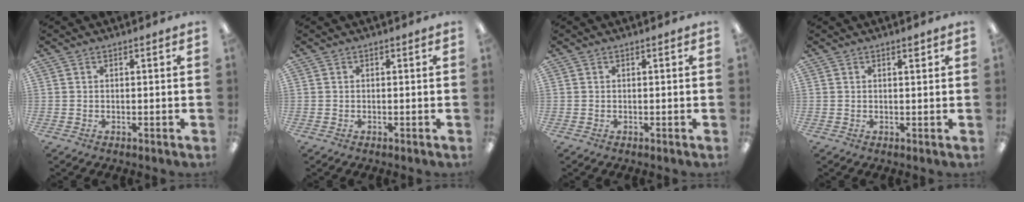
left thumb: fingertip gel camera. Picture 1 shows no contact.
{"total": 0.0}
{"total": 0.0}
{"total": 1.4, "force": [1.0, 0.2, 1.0], "torque": [-0.013, -0.003, 0.014]}